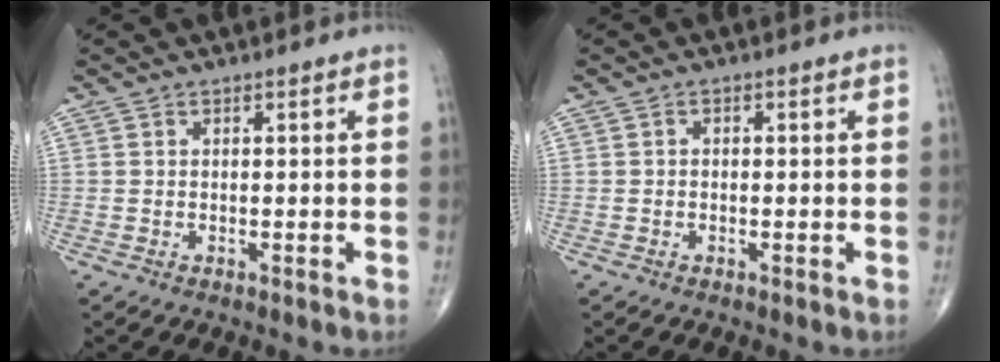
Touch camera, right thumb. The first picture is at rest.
{"total": 0.6, "force": [-0.1, 0.5, 0.3], "torque": [0.000, 0.003, -0.004]}